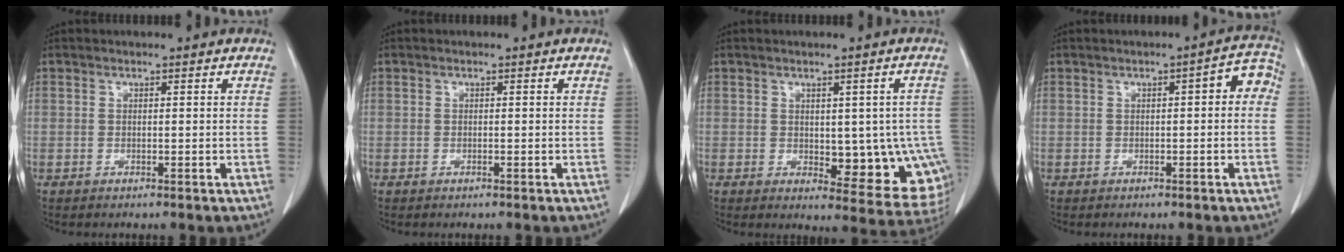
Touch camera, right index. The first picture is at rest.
{"total": 0.0}
{"total": 11.7, "force": [-1.7, 5.6, 10.1], "torque": [-0.085, 0.007, -0.007]}
{"total": 4.0, "force": [0.2, 1.4, 3.8], "torque": [-0.038, 0.026, -0.004]}